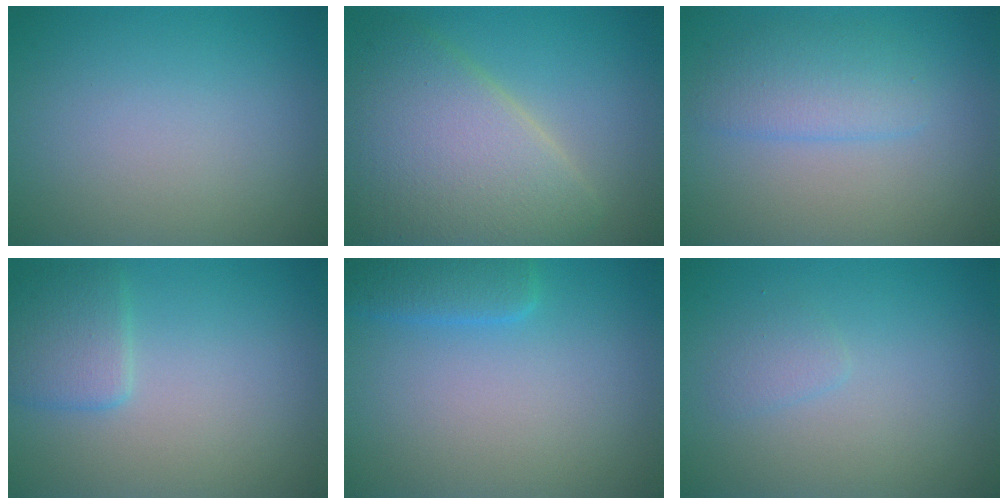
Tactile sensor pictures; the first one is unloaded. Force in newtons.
{"total": 8.6, "press": 8.6, "slide": 0.4}
{"total": 2.8, "press": 2.8, "slide": 0.1}
{"total": 2.6, "press": 2.6, "slide": 0.1}
{"total": 2.5, "press": 2.5, "slide": 0.3}
{"total": 1.0, "press": 1.0, "slide": 0.0}